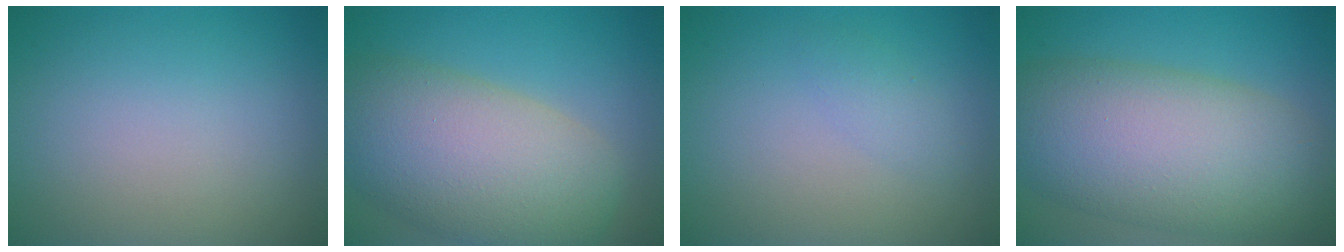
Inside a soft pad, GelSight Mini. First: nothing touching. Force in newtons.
{"total": 11.1, "press": 11.0, "slide": 0.4}
{"total": 1.3, "press": 1.3, "slide": 0.0}
{"total": 11.4, "press": 11.4, "slide": 0.6}